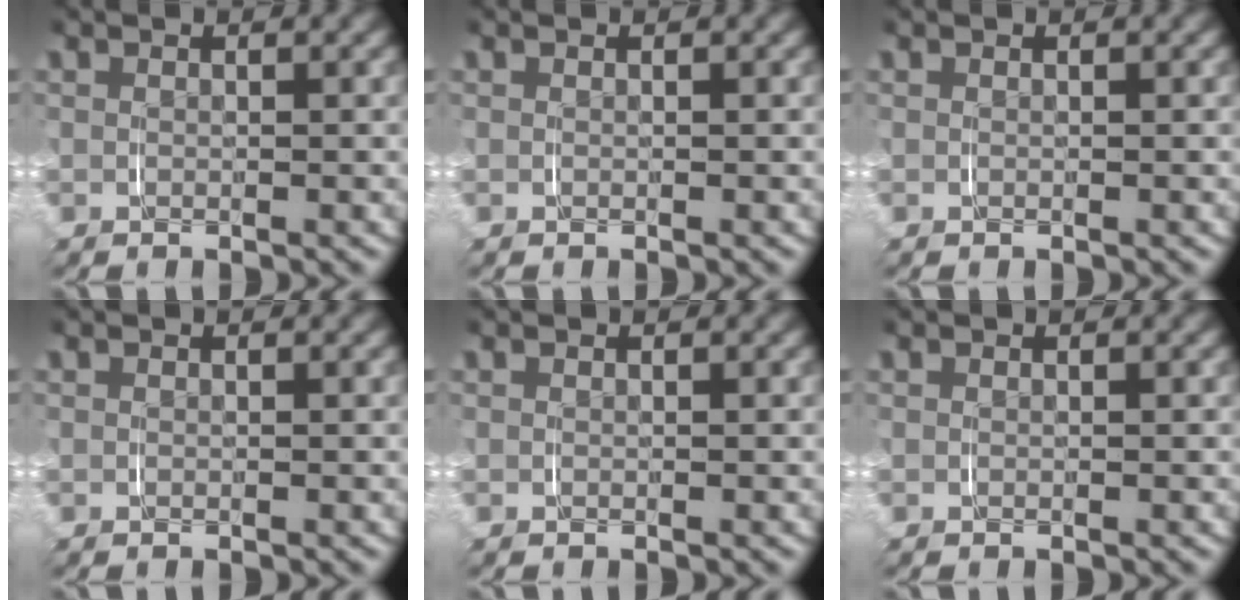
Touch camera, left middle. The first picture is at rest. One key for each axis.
{"total": 0.0}
{"total": 0.0}
{"total": 0.0}
{"total": 0.0}
{"total": 0.0}